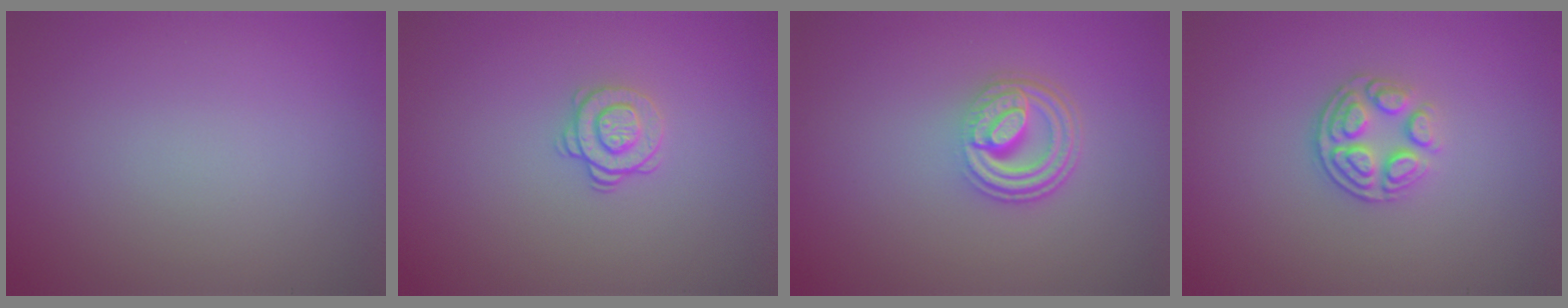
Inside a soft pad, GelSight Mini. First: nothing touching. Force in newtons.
{"total": 1.7, "press": 1.3, "slide": 1.1}
{"total": 4.5, "press": 3.2, "slide": 3.1}
{"total": 3.2, "press": 2.6, "slide": 2.0}